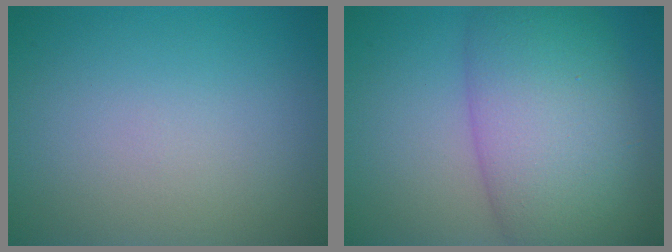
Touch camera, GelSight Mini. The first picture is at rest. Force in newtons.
{"total": 10.6, "press": 10.6, "slide": 0.4}